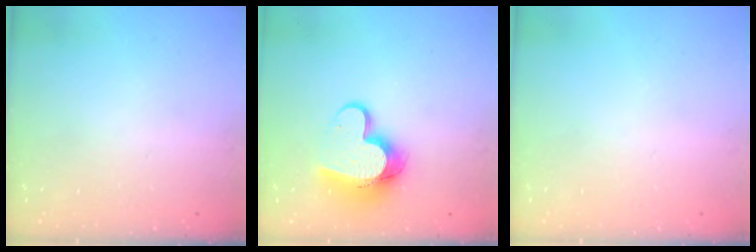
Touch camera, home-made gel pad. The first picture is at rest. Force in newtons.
{"total": 12.6, "press": 12.6, "slide": 1.2}
{"total": 0.0}